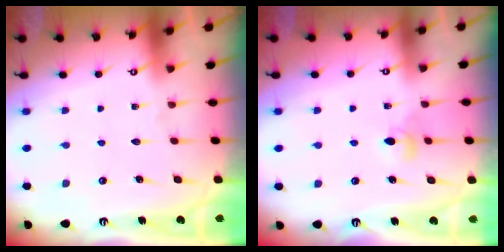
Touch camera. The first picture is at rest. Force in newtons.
{"total": 4.1, "press": 4.0, "slide": 0.8}